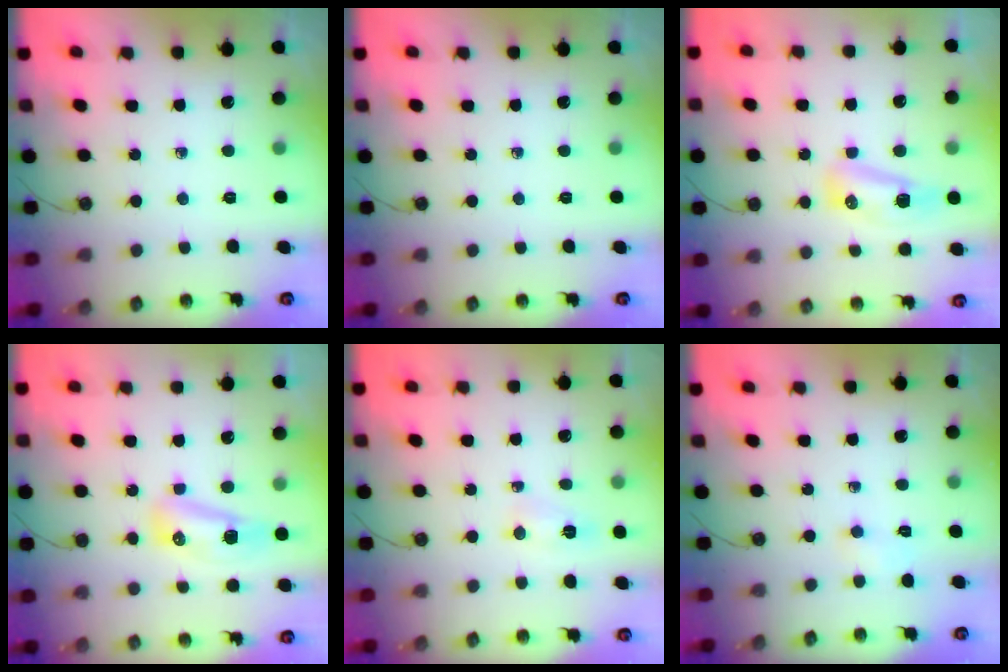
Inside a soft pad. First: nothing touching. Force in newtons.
{"total": 0.0}
{"total": 13.2, "press": 10.3, "slide": 8.3}
{"total": 9.3, "press": 8.8, "slide": 3.2}
{"total": 4.8, "press": 4.8, "slide": 0.6}
{"total": 4.6, "press": 2.1, "slide": 4.1}